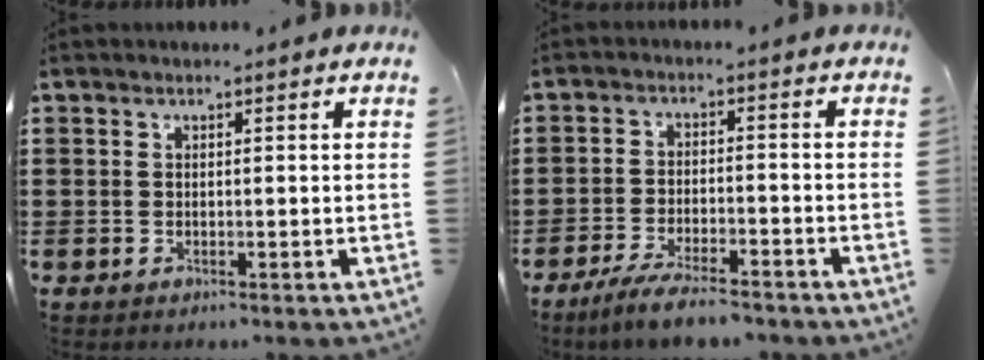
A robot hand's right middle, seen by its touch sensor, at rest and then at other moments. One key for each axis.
{"total": 5.2, "fx": -4.6, "fy": 0.5, "fz": 2.4, "tx": -0.052, "ty": -0.007, "tz": -0.088}